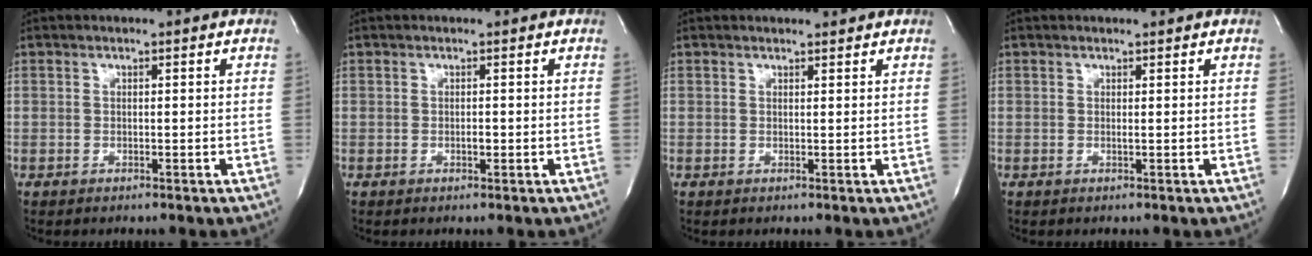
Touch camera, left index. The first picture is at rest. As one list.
[{"total": 0.6, "force": [-0.4, 0.2, 0.4], "torque": [-0.006, -0.003, -0.009]}, {"total": 1.8, "force": [1.7, 0.3, 0.3], "torque": [-0.011, 0.001, 0.020]}, {"total": 0.6, "force": [0.5, 0.0, 0.4], "torque": [-0.009, -0.002, 0.004]}]